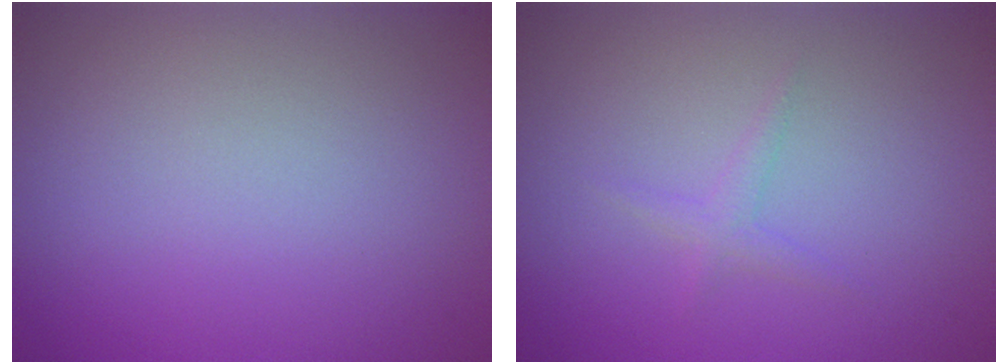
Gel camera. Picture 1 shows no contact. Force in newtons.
{"total": 1.0, "press": 1.0, "slide": 0.1}